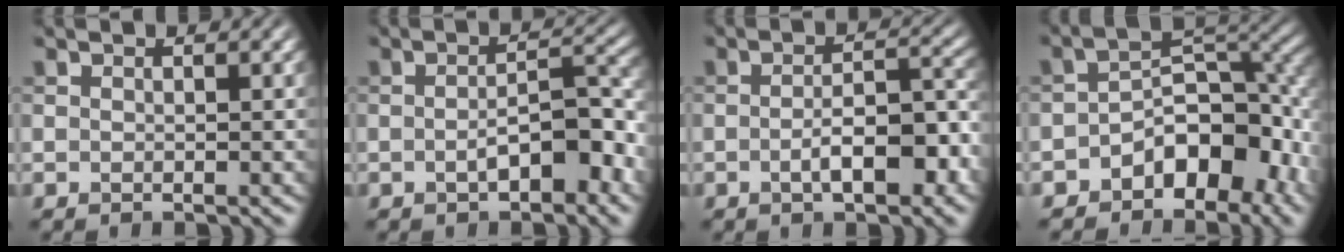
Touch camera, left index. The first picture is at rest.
{"total": 4.9, "force": [-1.6, 1.9, 4.2], "torque": [-0.067, 0.006, -0.024]}
{"total": 5.7, "force": [-1.8, 2.1, 5.0], "torque": [-0.080, 0.002, -0.027]}
{"total": 8.1, "force": [-3.8, 4.7, 5.5], "torque": [-0.058, 0.007, -0.068]}